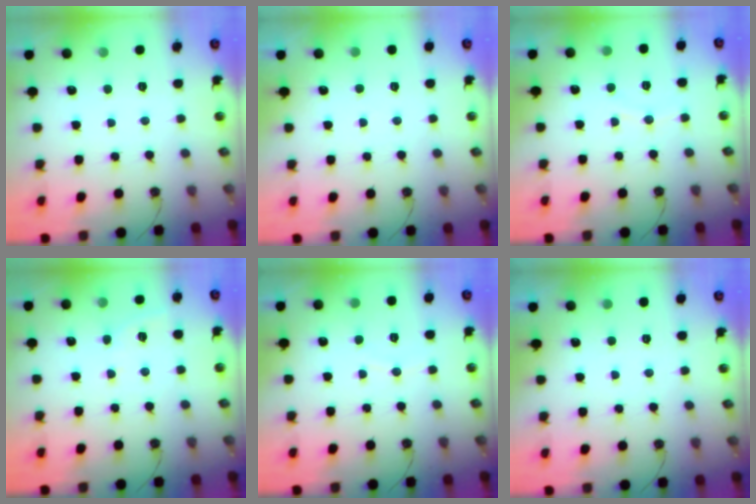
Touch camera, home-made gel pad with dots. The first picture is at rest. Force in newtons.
{"total": 3.5, "press": 3.5, "slide": 0.4}
{"total": 4.8, "press": 4.8, "slide": 0.6}
{"total": 5.2, "press": 5.2, "slide": 0.4}
{"total": 3.6, "press": 3.5, "slide": 0.4}
{"total": 1.7, "press": 0.3, "slide": 1.7}